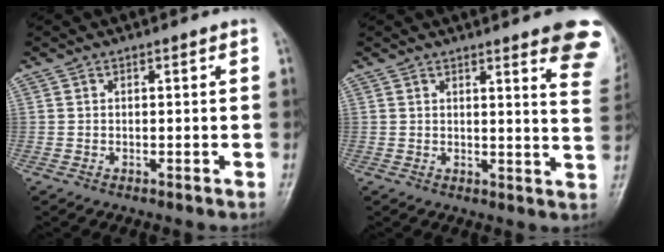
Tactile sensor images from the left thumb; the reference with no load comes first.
{"total": 11.5, "force": [7.5, 1.9, 8.5], "torque": [-0.074, -0.035, 0.068]}